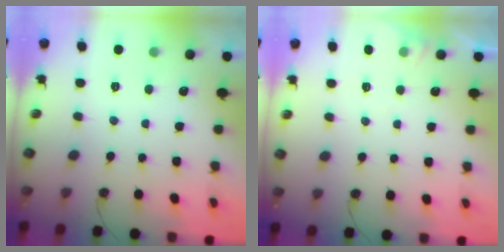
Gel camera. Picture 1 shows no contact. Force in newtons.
{"total": 4.9, "press": 4.8, "slide": 0.7}